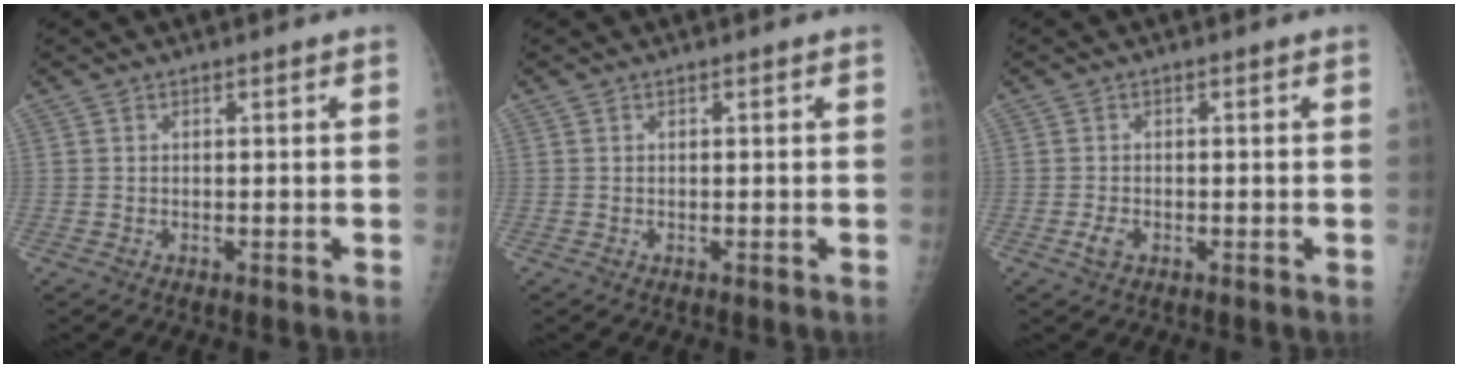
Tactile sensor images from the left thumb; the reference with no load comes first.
{"total": 0.0}
{"total": 2.1, "force": [-0.9, 1.3, 1.4], "torque": [-0.028, 0.001, -0.018]}